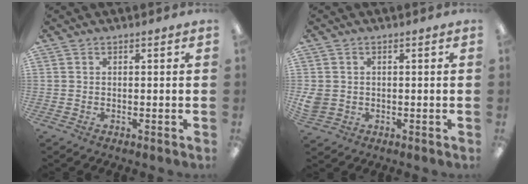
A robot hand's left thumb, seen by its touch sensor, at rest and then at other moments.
{"total": 3.2, "force": [-0.1, 3.0, 1.2], "torque": [-0.021, -0.001, -0.003]}